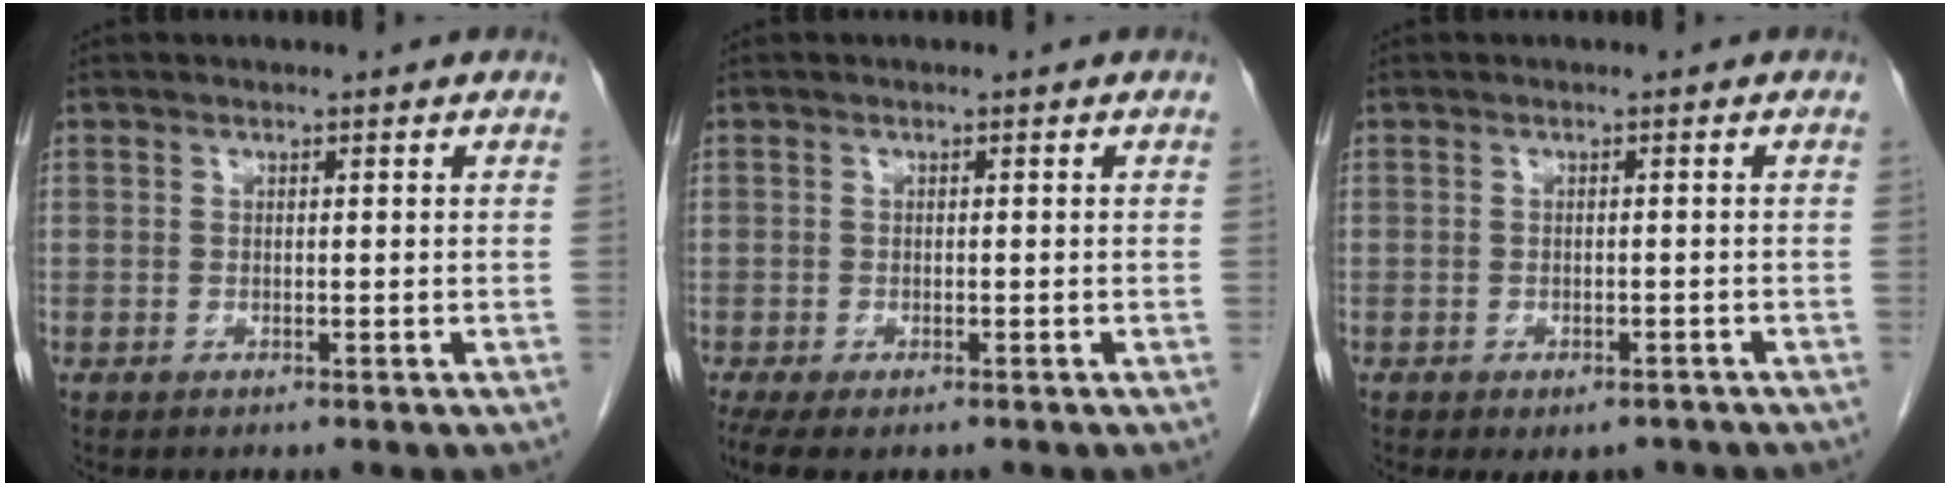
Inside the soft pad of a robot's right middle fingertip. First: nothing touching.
{"total": 5.8, "force": [-4.1, 2.4, 3.5], "torque": [-0.062, -0.015, -0.066]}
{"total": 4.3, "force": [-3.3, 2.2, 1.5], "torque": [-0.007, 0.002, -0.041]}